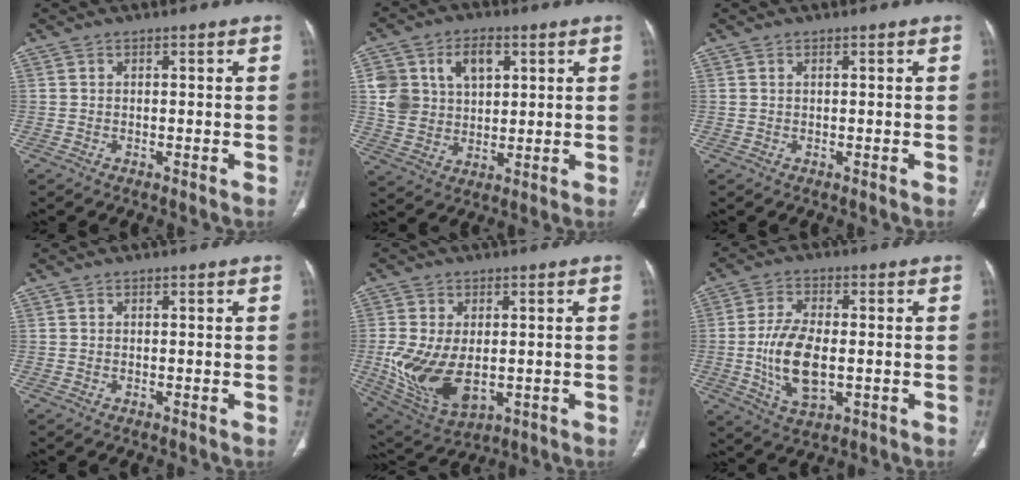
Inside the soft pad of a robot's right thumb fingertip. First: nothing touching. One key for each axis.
{"total": 12.4, "fx": 3.9, "fy": 9.1, "fz": 7.4, "tx": -0.101, "ty": -0.002, "tz": 0.082}
{"total": 0.0}
{"total": 0.0}
{"total": 13.6, "fx": -1.3, "fy": 8.2, "fz": 10.7, "tx": -0.208, "ty": -0.010, "tz": 0.003}
{"total": 10.2, "fx": -1.1, "fy": 5.1, "fz": 8.7, "tx": -0.167, "ty": -0.005, "tz": -0.016}